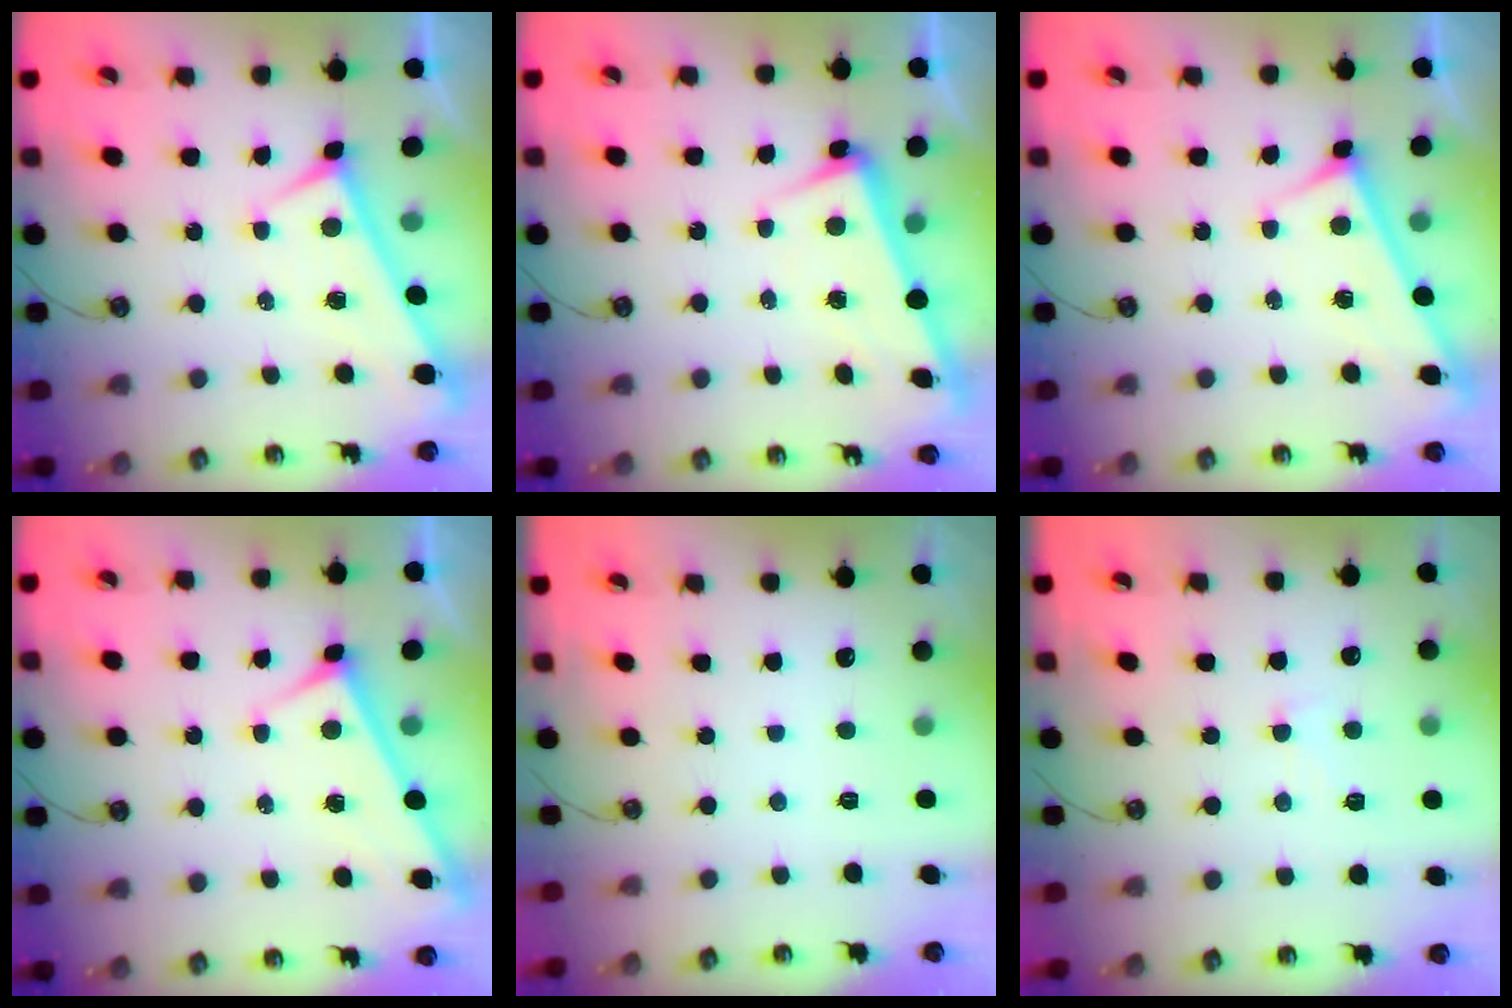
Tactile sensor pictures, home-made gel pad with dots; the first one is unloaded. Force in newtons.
{"total": 3.0, "press": 2.8, "slide": 1.0}
{"total": 3.0, "press": 3.0, "slide": 0.3}
{"total": 3.2, "press": 3.2, "slide": 0.3}
{"total": 0.0}
{"total": 0.8, "press": 0.4, "slide": 0.7}